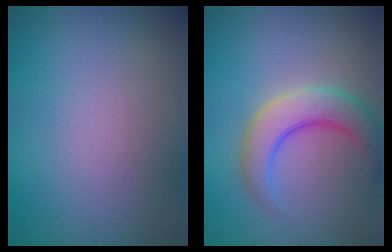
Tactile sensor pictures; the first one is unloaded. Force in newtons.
{"total": 5.2, "press": 5.2, "slide": 0.3}